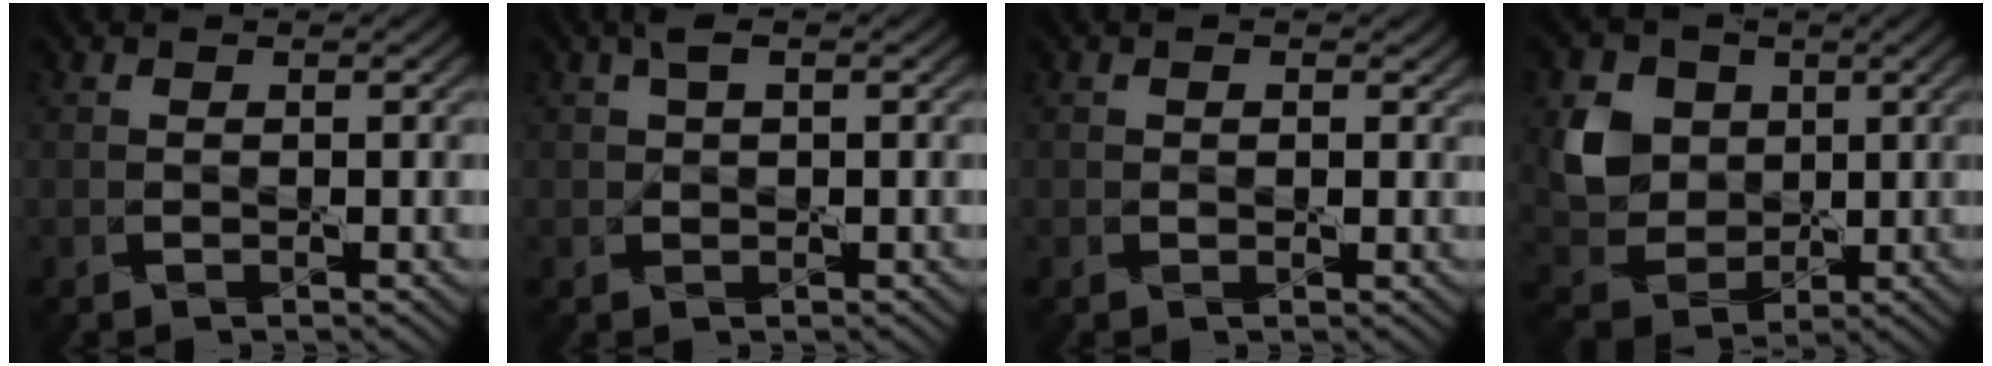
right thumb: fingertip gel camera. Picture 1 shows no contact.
{"total": 1.8, "force": [0.8, 0.9, 1.3], "torque": [-0.027, 0.009, 0.012]}
{"total": 0.8, "force": [0.3, 0.8, 0.2], "torque": [-0.002, -0.001, -0.001]}
{"total": 6.5, "force": [1.7, 5.6, 2.9], "torque": [-0.082, 0.001, 0.027]}